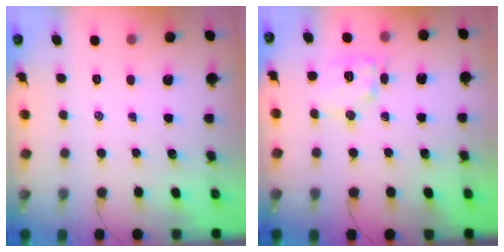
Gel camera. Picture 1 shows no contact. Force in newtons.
{"total": 10.5, "press": 10.5, "slide": 0.3}